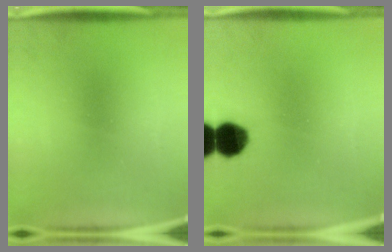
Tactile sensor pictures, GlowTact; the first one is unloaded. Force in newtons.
{"total": 8.6}